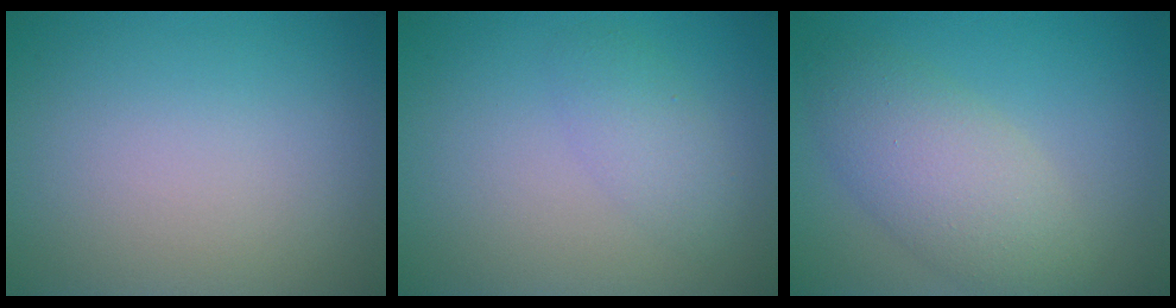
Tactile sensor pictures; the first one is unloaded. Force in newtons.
{"total": 2.1, "press": 2.1, "slide": 0.1}
{"total": 5.2, "press": 5.2, "slide": 0.2}